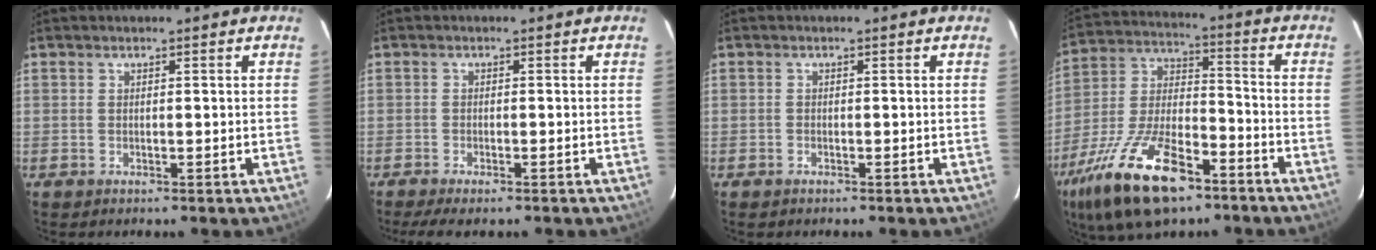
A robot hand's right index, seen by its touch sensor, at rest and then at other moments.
{"total": 4.8, "force": [-3.8, 0.7, 2.8], "torque": [-0.066, -0.019, -0.065]}
{"total": 0.8, "force": [-0.6, 0.4, 0.1], "torque": [-0.004, 0.001, -0.011]}
{"total": 21.5, "force": [-13.2, 8.9, 14.5], "torque": [-0.301, -0.018, -0.233]}